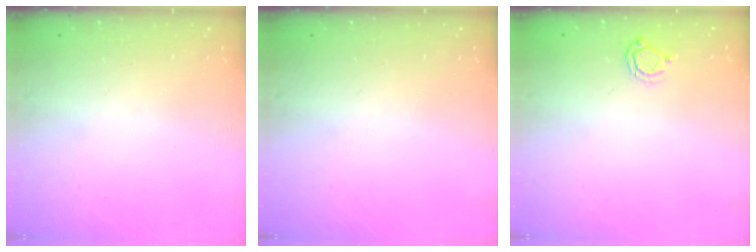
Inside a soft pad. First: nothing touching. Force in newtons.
{"total": 0.0}
{"total": 4.5, "press": 4.4, "slide": 0.6}